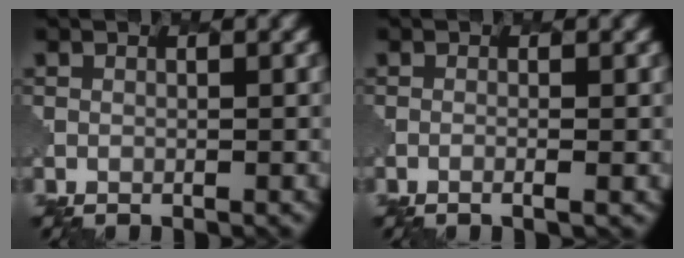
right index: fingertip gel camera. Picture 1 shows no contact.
{"total": 1.0, "force": [-0.3, 0.2, 0.9], "torque": [-0.011, 0.003, -0.006]}